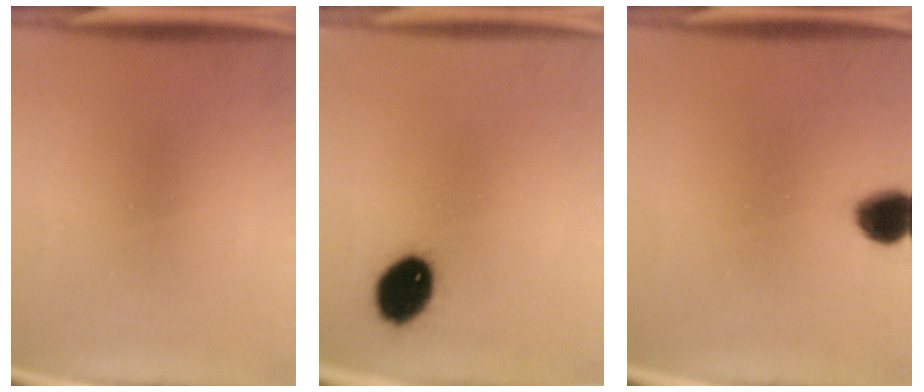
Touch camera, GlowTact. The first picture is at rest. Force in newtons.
{"total": 10.6}
{"total": 6.9}